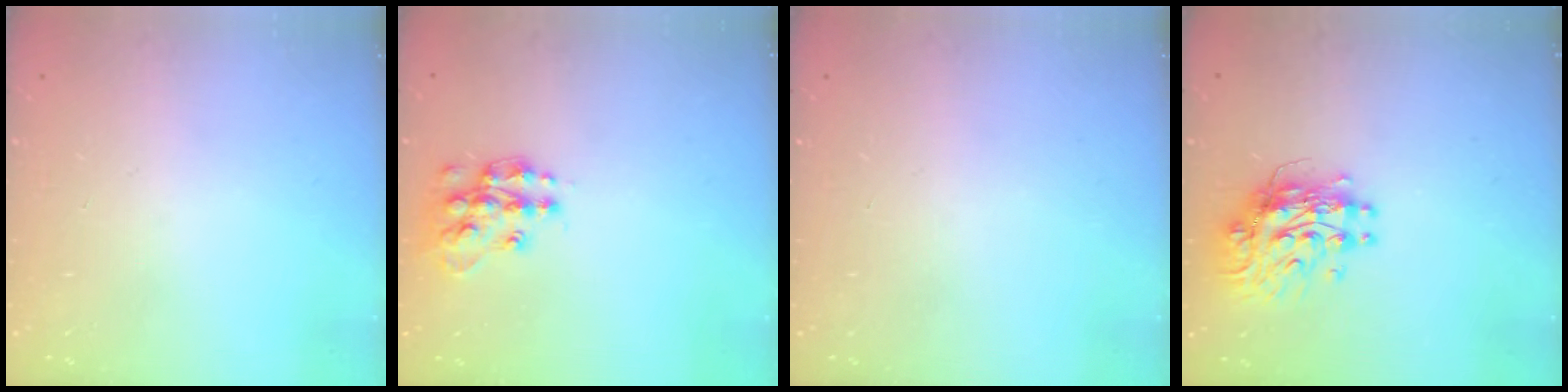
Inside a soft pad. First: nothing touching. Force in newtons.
{"total": 13.3, "press": 13.3, "slide": 0.9}
{"total": 0.0}
{"total": 11.5, "press": 11.4, "slide": 0.9}